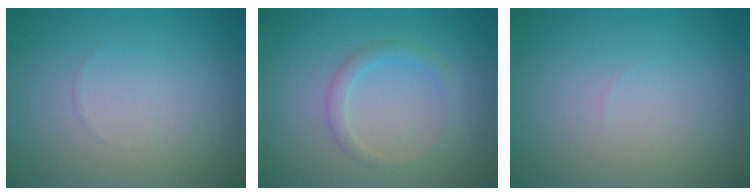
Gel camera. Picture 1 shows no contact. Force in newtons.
{"total": 1.5, "press": 1.5, "slide": 0.1}
{"total": 0.0}